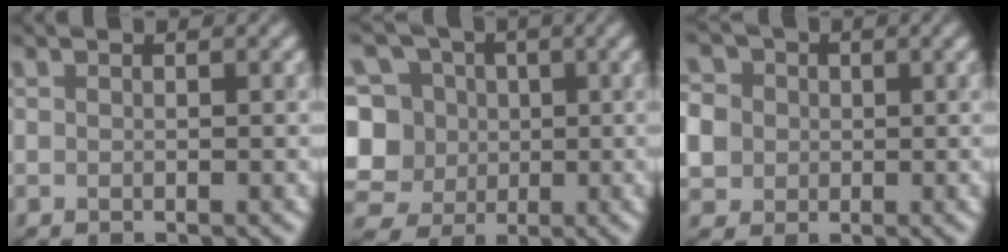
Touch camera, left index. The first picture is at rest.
{"total": 12.3, "force": [1.4, 11.2, 4.9], "torque": [-0.136, 0.026, 0.013]}
{"total": 7.8, "force": [0.9, 7.0, 3.3], "torque": [-0.080, 0.026, -0.005]}